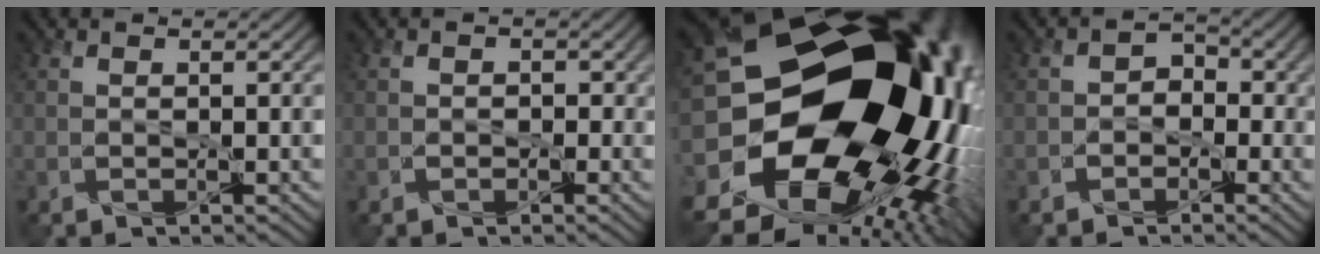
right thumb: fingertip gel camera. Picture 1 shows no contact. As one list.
[{"total": 2.1, "force": [-0.6, 1.9, 0.7], "torque": [-0.011, 0.003, -0.007]}, {"total": 24.9, "force": [-0.6, 20.0, 14.8], "torque": [-0.296, -0.041, -0.029]}, {"total": 3.3, "force": [-1.3, 2.6, 1.4], "torque": [-0.012, 0.003, -0.023]}]